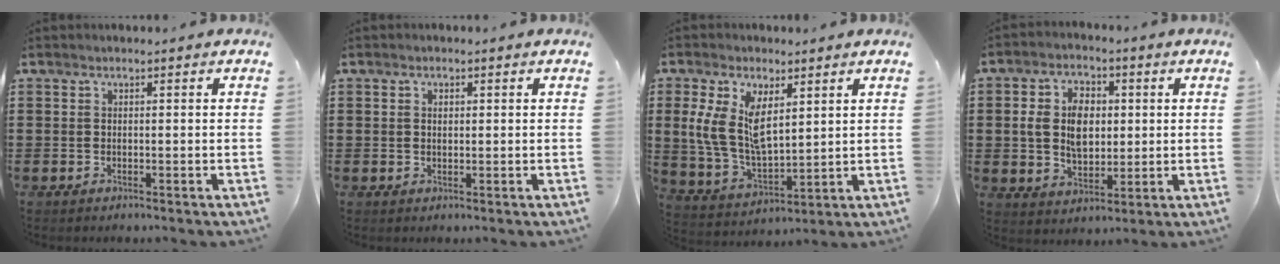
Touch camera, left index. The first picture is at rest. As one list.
[{"total": 0.9, "force": [0.4, 0.6, 0.5], "torque": [-0.012, 0.003, 0.007]}, {"total": 9.4, "force": [3.7, 4.8, 7.2], "torque": [-0.163, -0.002, 0.067]}, {"total": 7.7, "force": [1.1, 5.4, 5.4], "torque": [-0.124, 0.012, 0.013]}]